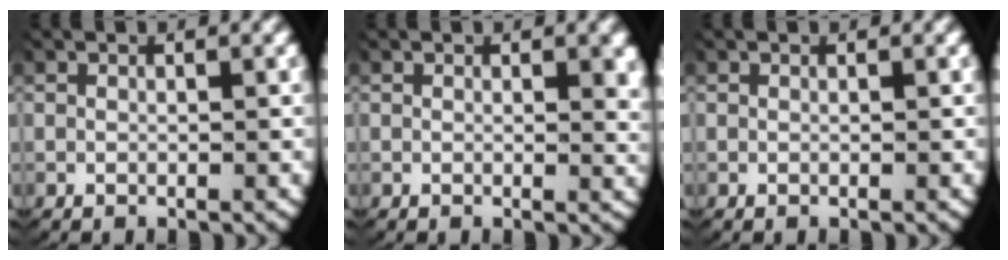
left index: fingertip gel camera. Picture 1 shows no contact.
{"total": 0.9, "force": [0.5, 0.1, 0.7], "torque": [-0.008, -0.008, 0.008]}
{"total": 0.0}